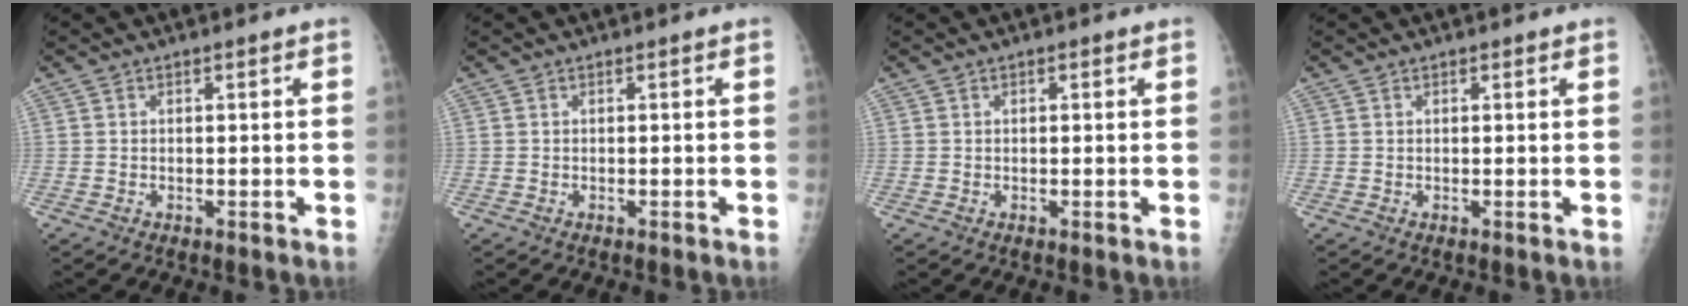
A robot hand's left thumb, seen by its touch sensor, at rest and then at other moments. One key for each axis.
{"total": 0.0}
{"total": 0.7, "fx": 0.3, "fy": 0.4, "fz": 0.5, "tx": -0.003, "ty": 0.000, "tz": 0.003}
{"total": 0.6, "fx": 0.4, "fy": 0.3, "fz": 0.2, "tx": -0.001, "ty": -0.002, "tz": 0.004}